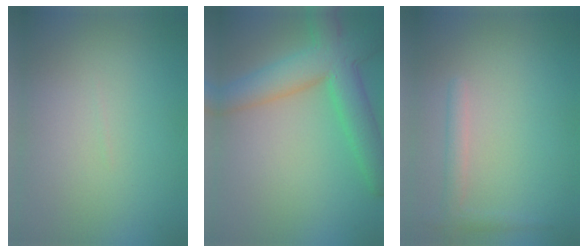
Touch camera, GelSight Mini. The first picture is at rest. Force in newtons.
{"total": 7.0, "press": 7.0, "slide": 0.3}
{"total": 1.5, "press": 1.5, "slide": 0.1}